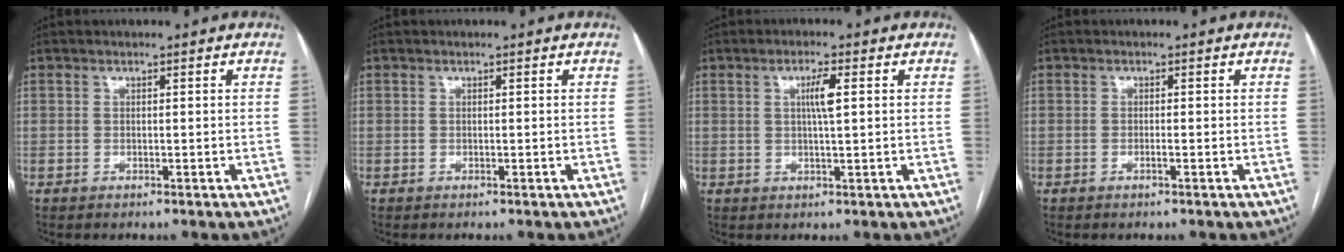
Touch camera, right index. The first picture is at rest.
{"total": 0.0}
{"total": 3.6, "force": [0.9, 0.1, 3.5], "torque": [-0.062, -0.001, 0.014]}
{"total": 0.7, "force": [-0.3, -0.1, 0.6], "torque": [-0.013, -0.001, -0.005]}